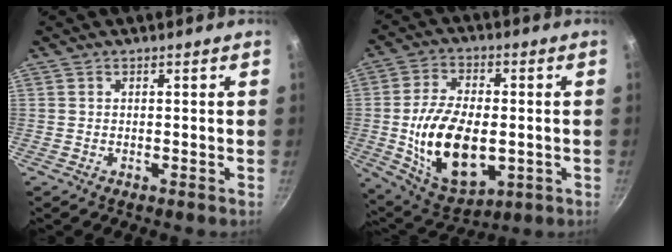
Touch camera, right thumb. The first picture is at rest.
{"total": 18.5, "force": [-2.1, 10.7, 14.9], "torque": [-0.252, 0.001, -0.021]}